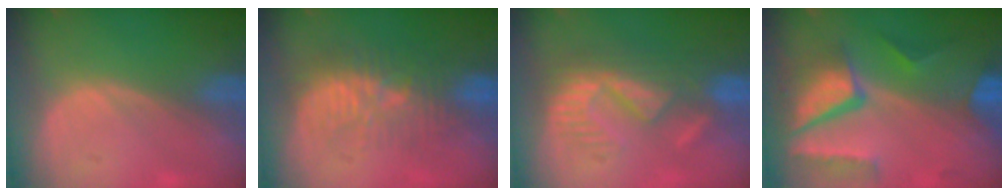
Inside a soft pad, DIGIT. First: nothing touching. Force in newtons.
{"total": 9.1, "press": 8.6, "slide": 2.8}
{"total": 8.9, "press": 8.1, "slide": 3.6}
{"total": 10.5, "press": 8.8, "slide": 5.7}